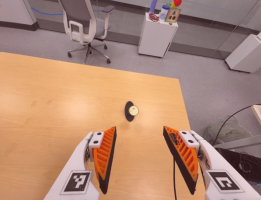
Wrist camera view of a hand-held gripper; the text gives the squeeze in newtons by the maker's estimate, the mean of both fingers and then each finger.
{"total": 0.0}